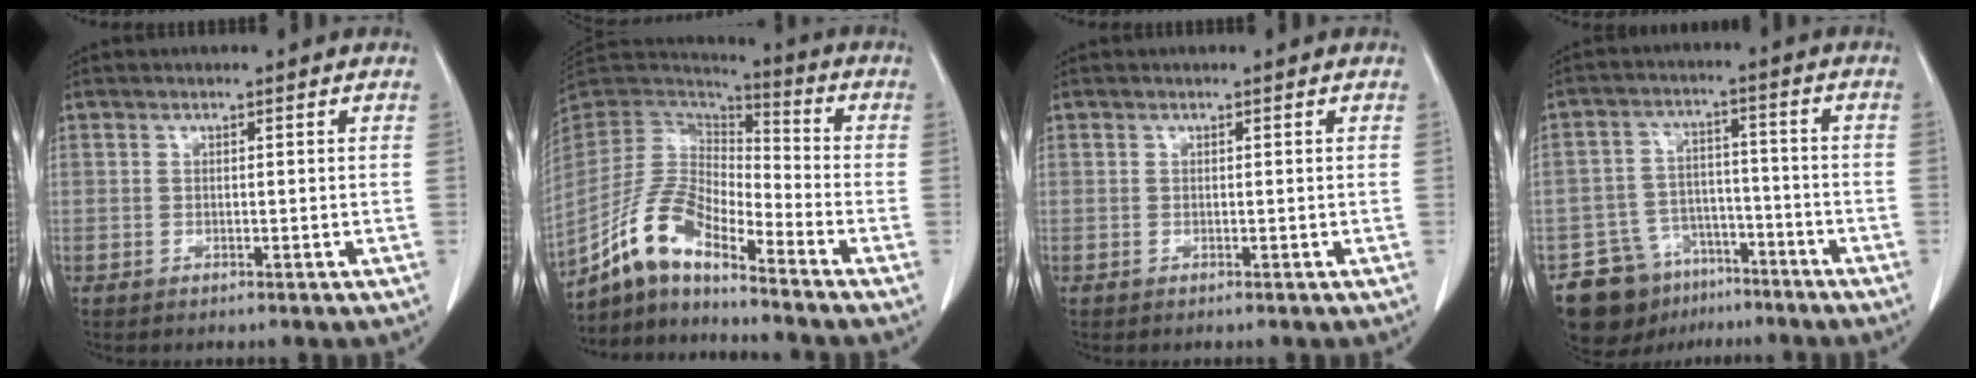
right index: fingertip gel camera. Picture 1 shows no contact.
{"total": 11.0, "force": [-8.9, 2.5, 5.9], "torque": [-0.136, 0.016, -0.173]}
{"total": 0.0}
{"total": 10.8, "force": [-7.4, 7.4, 3.0], "torque": [-0.057, 0.031, -0.113]}